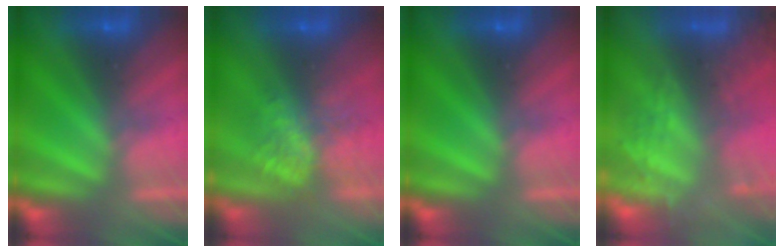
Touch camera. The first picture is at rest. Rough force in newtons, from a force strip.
{"total": 7.5}
{"total": 0.0}
{"total": 7.8}